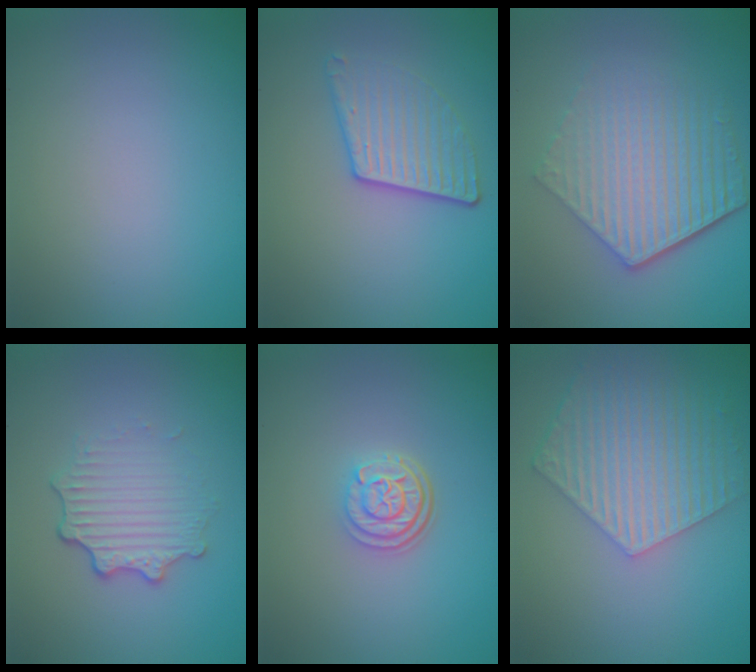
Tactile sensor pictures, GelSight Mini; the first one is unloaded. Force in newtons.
{"total": 3.3, "press": 2.8, "slide": 1.9}
{"total": 6.1, "press": 4.4, "slide": 4.3}
{"total": 3.2, "press": 2.5, "slide": 2.1}
{"total": 3.2, "press": 2.5, "slide": 2.0}
{"total": 5.9, "press": 4.6, "slide": 3.6}